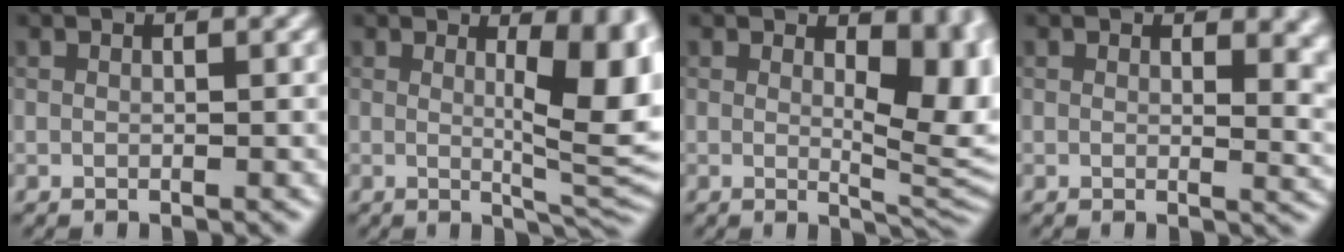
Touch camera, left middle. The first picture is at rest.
{"total": 7.9, "force": [1.3, 2.3, 7.4], "torque": [-0.092, -0.010, 0.025]}
{"total": 7.1, "force": [1.5, 3.4, 6.0], "torque": [-0.075, -0.015, 0.031]}
{"total": 3.7, "force": [1.5, 1.9, 2.7], "torque": [-0.025, -0.011, 0.022]}